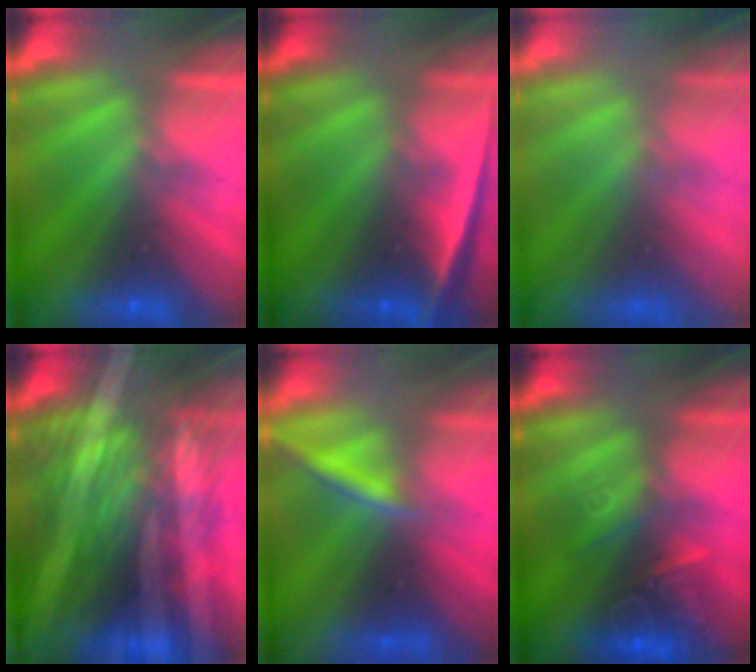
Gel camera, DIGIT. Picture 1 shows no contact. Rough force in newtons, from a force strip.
{"total": 2.4}
{"total": 7.4}
{"total": 7.1}
{"total": 2.2}
{"total": 2.8}